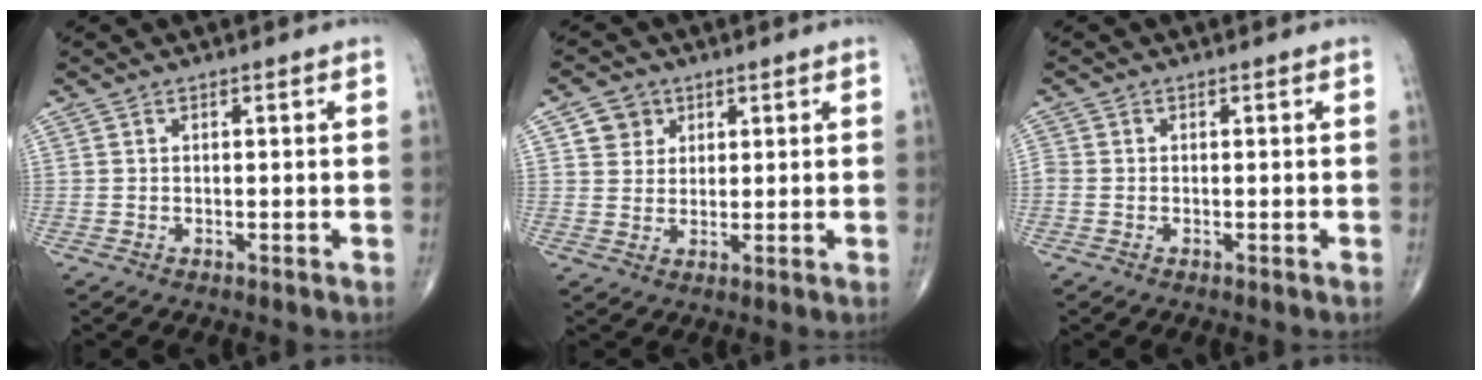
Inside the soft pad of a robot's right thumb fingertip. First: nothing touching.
{"total": 4.7, "force": [2.1, 4.1, 1.0], "torque": [0.007, -0.007, 0.034]}
{"total": 1.2, "force": [-0.4, 0.9, 0.7], "torque": [-0.016, 0.000, -0.013]}